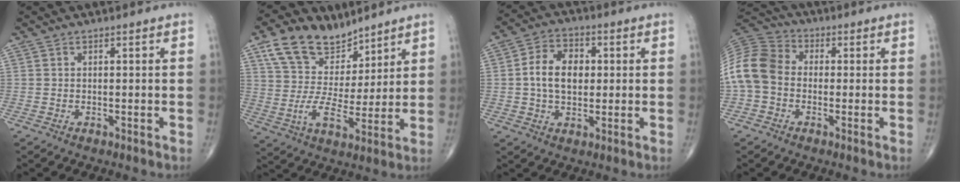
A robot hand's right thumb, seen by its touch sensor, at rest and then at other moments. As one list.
[{"total": 13.5, "force": [9.2, 8.0, 5.9], "torque": [-0.083, -0.037, 0.171]}, {"total": 9.4, "force": [0.7, 6.5, 6.8], "torque": [-0.104, 0.013, 0.007]}, {"total": 11.6, "force": [-1.2, 9.0, 7.2], "torque": [-0.147, 0.033, -0.037]}]